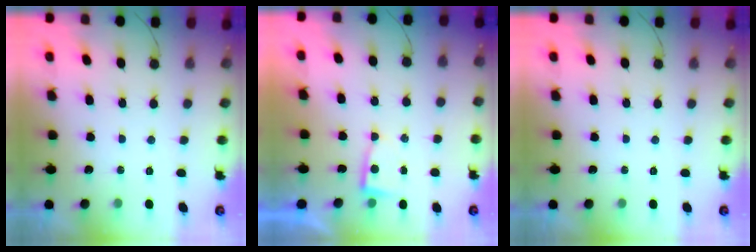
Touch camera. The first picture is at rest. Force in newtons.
{"total": 2.9, "press": 2.9, "slide": 0.4}
{"total": 0.0}